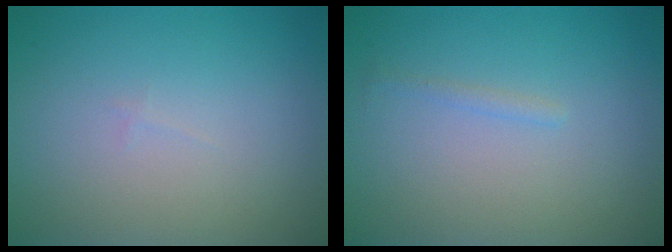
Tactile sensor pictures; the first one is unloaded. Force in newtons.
{"total": 0.6, "press": 0.6, "slide": 0.0}